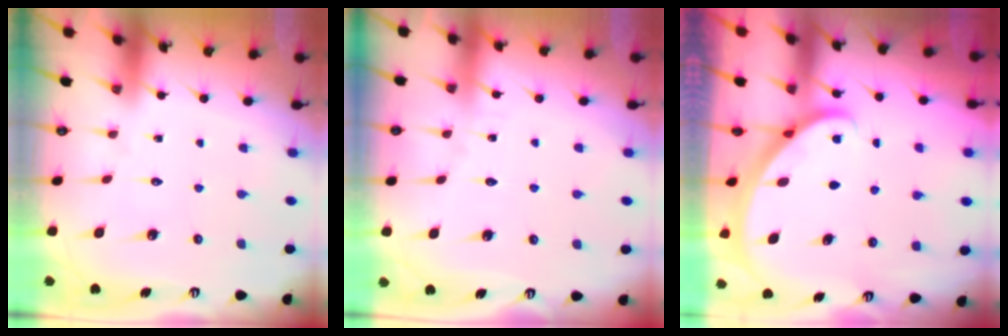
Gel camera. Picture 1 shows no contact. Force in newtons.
{"total": 2.7, "press": 2.7, "slide": 0.2}
{"total": 1.8, "press": 1.8, "slide": 0.1}